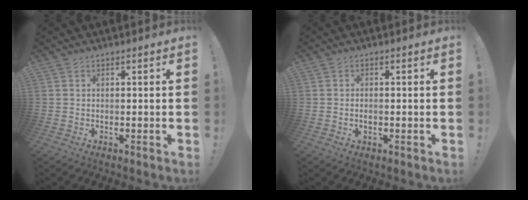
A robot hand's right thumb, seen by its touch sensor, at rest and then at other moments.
{"total": 1.3, "force": [-0.5, 0.6, 1.0], "torque": [-0.020, 0.002, -0.009]}